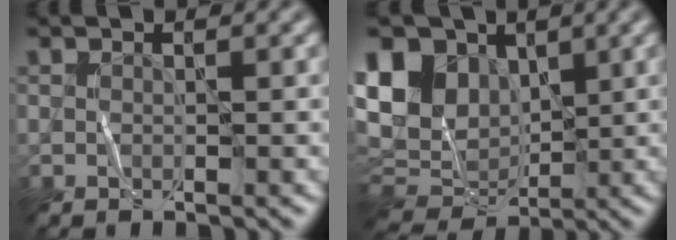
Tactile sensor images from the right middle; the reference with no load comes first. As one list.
[{"total": 10.9, "force": [3.2, 8.3, 6.2], "torque": [-0.154, 0.029, 0.060]}]